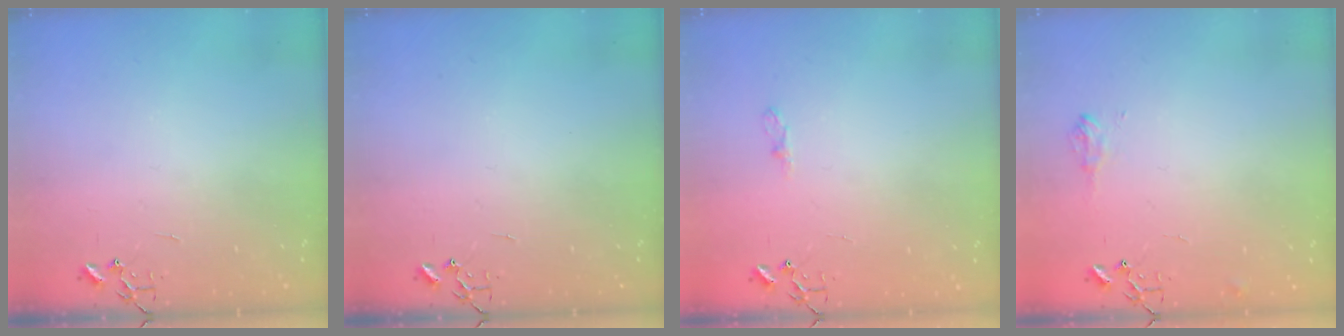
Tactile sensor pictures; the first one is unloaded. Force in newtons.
{"total": 0.0}
{"total": 5.0, "press": 4.9, "slide": 0.6}
{"total": 7.2, "press": 7.1, "slide": 0.9}